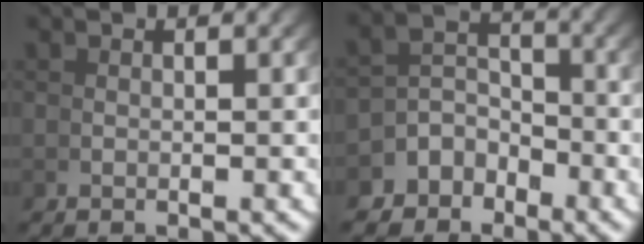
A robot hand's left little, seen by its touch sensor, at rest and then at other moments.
{"total": 4.7, "force": [-2.0, 3.7, 2.0], "torque": [-0.029, -0.009, -0.040]}